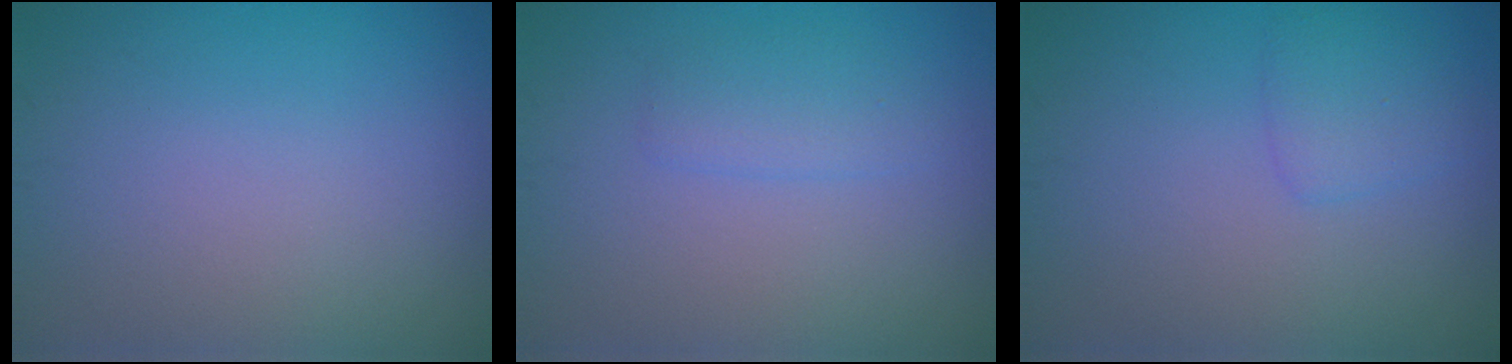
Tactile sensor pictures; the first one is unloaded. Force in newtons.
{"total": 1.7, "press": 1.7, "slide": 0.0}
{"total": 1.8, "press": 1.8, "slide": 0.1}